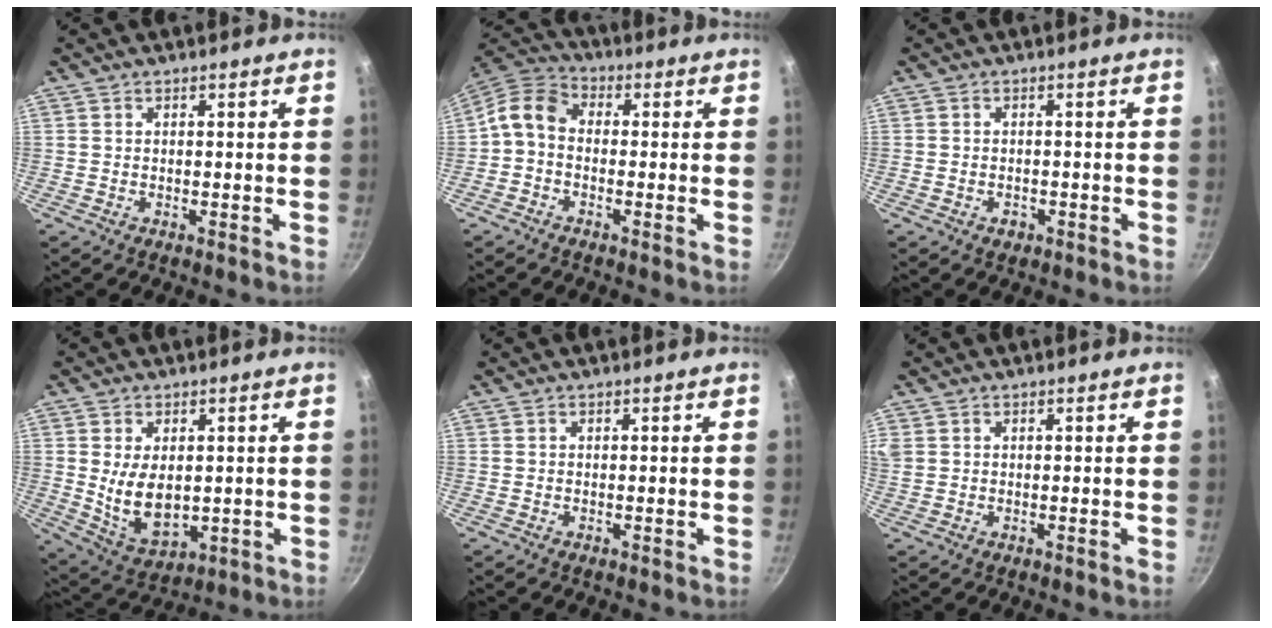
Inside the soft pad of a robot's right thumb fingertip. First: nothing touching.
{"total": 6.8, "force": [-1.2, 5.0, 4.4], "torque": [-0.091, 0.036, -0.042]}
{"total": 1.8, "force": [-0.9, 1.3, 0.8], "torque": [-0.012, 0.007, -0.011]}
{"total": 10.3, "force": [0.5, 6.6, 8.0], "torque": [-0.127, -0.019, 0.032]}
{"total": 0.0}
{"total": 3.2, "force": [1.2, 2.4, 1.6], "torque": [-0.032, 0.005, 0.030]}